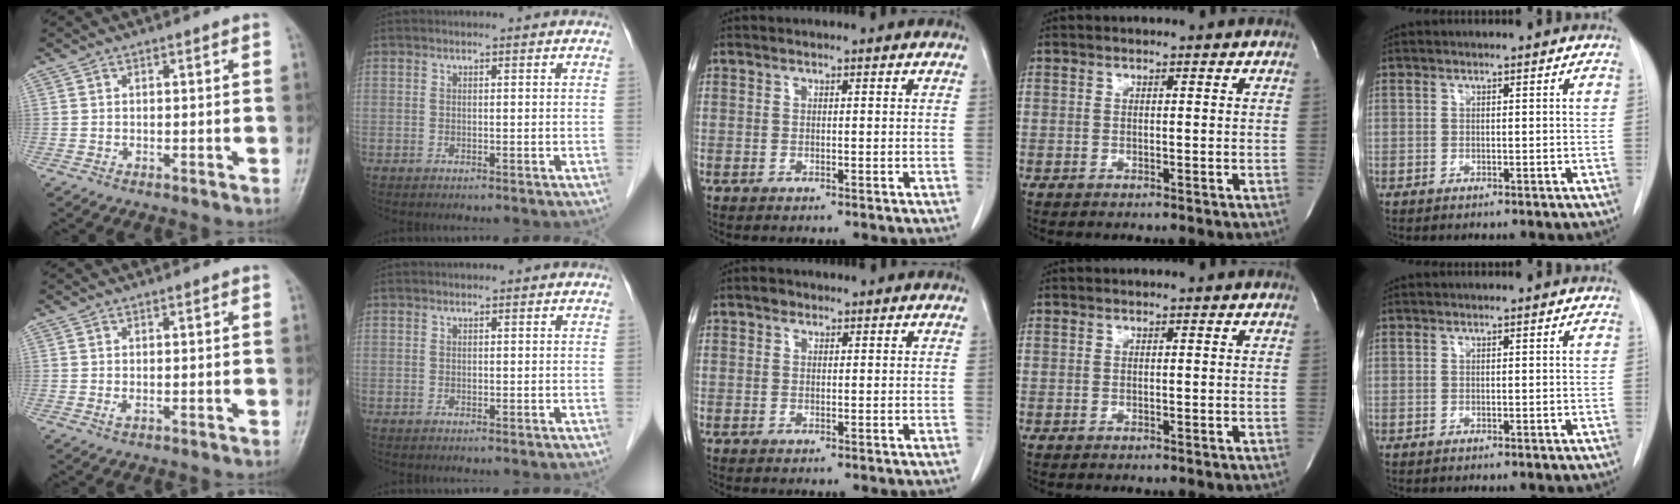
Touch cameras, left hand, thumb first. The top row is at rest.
{"thumb": {"total": 1.5, "force": [-0.1, 0.7, 1.3], "torque": [-0.025, 0.004, 0.000]}, "middle": {"total": 1.0, "force": [0.6, 0.8, 0.2], "torque": [-0.003, 0.003, 0.007]}}